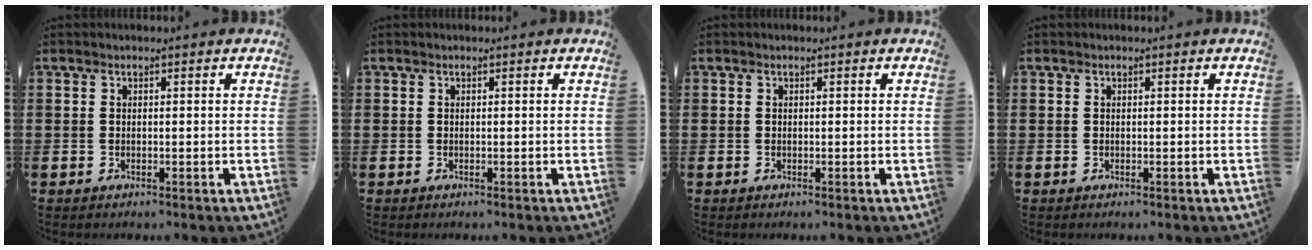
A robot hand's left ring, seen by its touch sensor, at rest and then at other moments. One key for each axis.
{"total": 0.0}
{"total": 0.0}
{"total": 0.0}